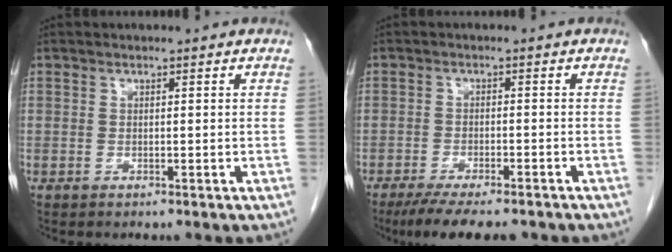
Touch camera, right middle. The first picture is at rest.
{"total": 10.0, "force": [-8.1, 2.1, 5.5], "torque": [-0.079, -0.014, -0.122]}